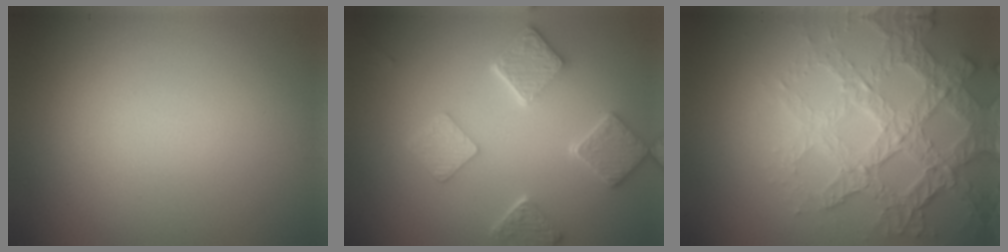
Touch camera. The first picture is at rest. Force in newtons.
{"total": 5.4, "press": 4.2, "slide": 3.3}
{"total": 7.2, "press": 5.1, "slide": 5.0}